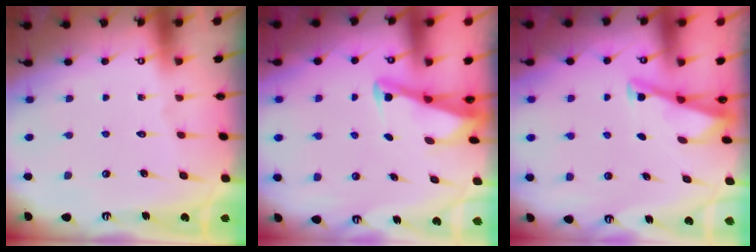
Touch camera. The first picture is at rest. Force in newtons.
{"total": 2.7, "press": 2.7, "slide": 0.3}
{"total": 2.9, "press": 2.9, "slide": 0.2}